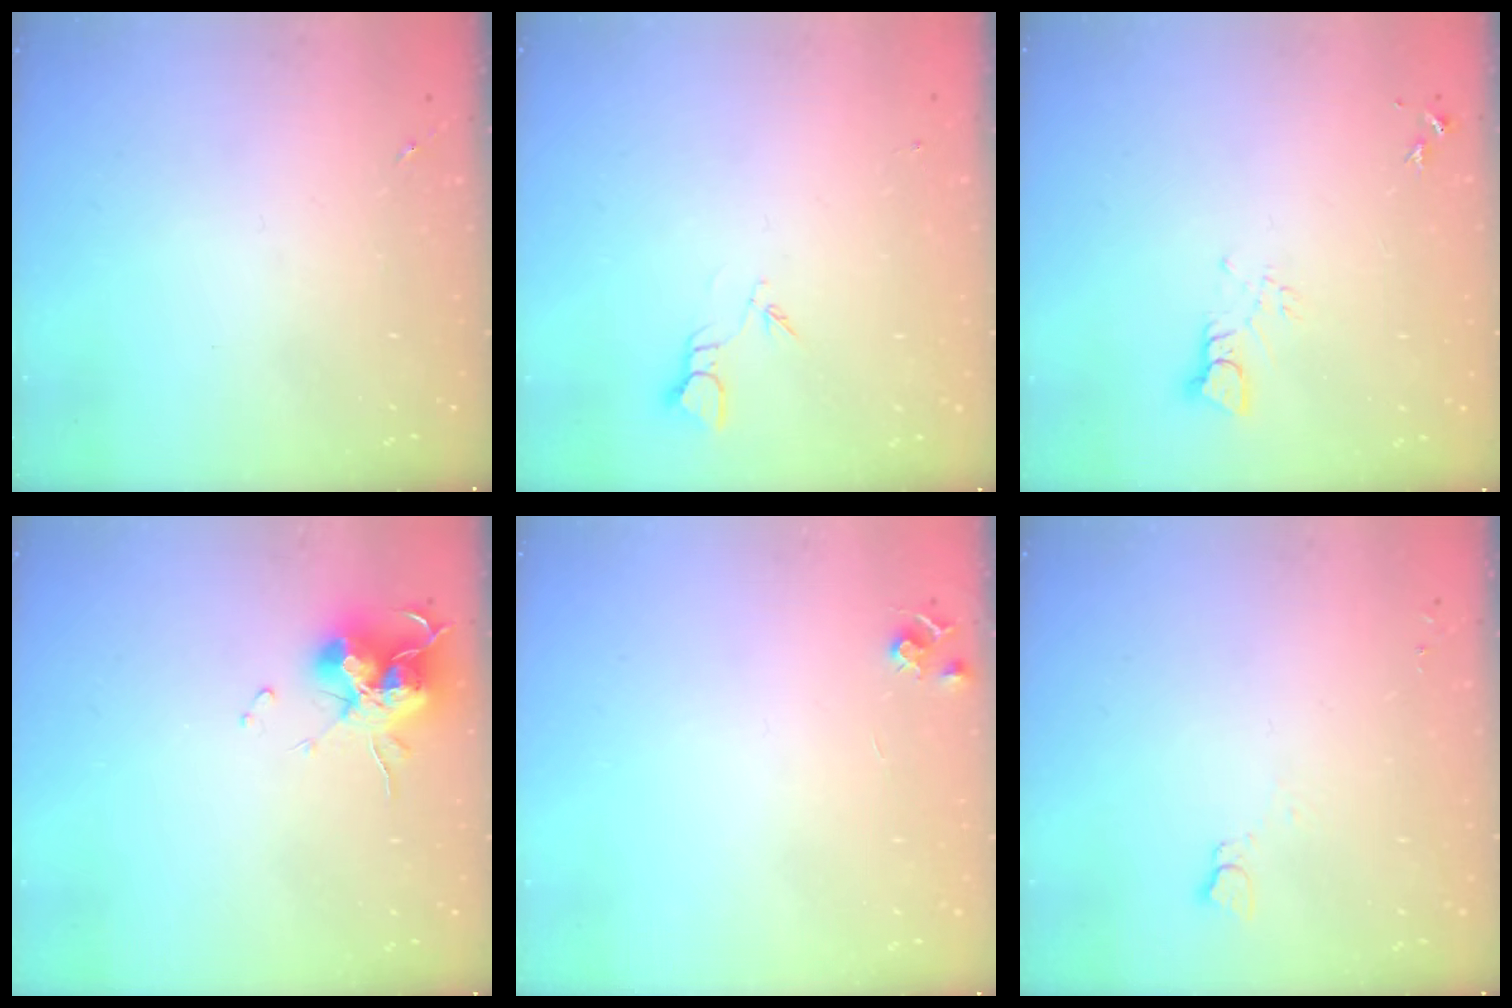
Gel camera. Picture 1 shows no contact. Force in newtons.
{"total": 2.7, "press": 2.7, "slide": 0.3}
{"total": 3.1, "press": 3.1, "slide": 0.3}
{"total": 15.2, "press": 15.1, "slide": 2.0}
{"total": 5.2, "press": 5.2, "slide": 0.7}
{"total": 2.7, "press": 2.7, "slide": 0.3}